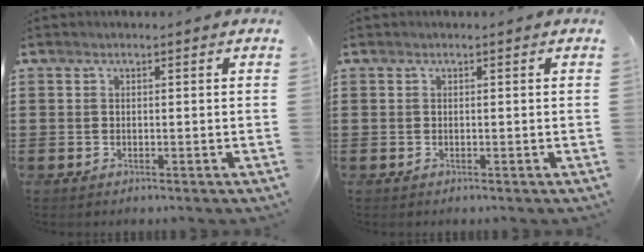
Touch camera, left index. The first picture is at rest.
{"total": 0.0}